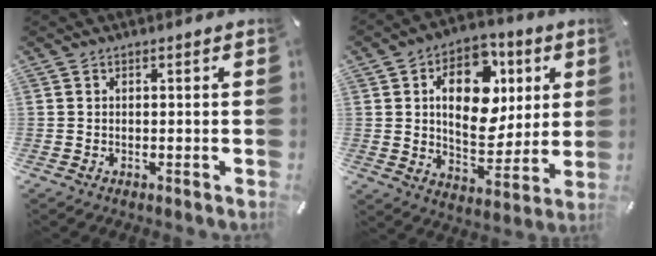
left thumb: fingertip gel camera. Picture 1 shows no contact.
{"total": 17.4, "force": [5.0, 11.8, 11.7], "torque": [-0.169, -0.007, 0.090]}